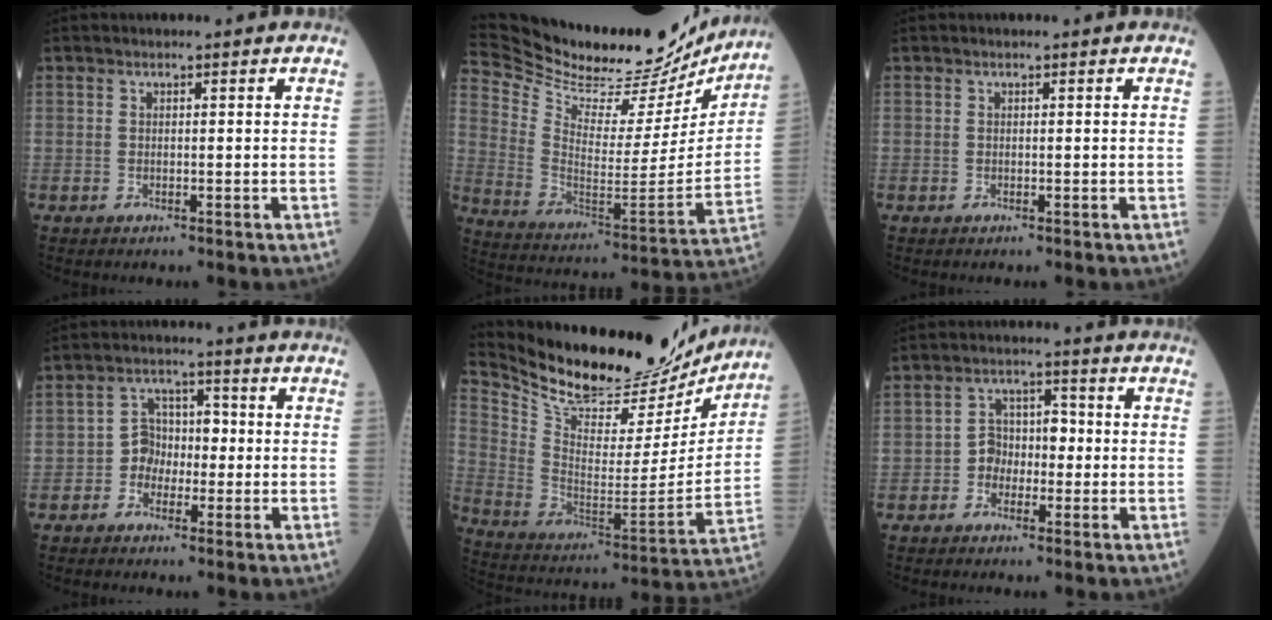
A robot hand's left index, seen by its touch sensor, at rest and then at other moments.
{"total": 29.7, "force": [26.8, 6.6, 10.9], "torque": [-0.202, -0.049, 0.385]}
{"total": 0.0}
{"total": 4.5, "force": [-1.1, 3.8, 2.1], "torque": [-0.034, 0.014, -0.029]}
{"total": 24.3, "force": [22.1, 6.1, 7.8], "torque": [-0.151, -0.040, 0.337]}
{"total": 4.4, "force": [-1.1, 3.4, 2.5], "torque": [-0.041, 0.018, -0.028]}